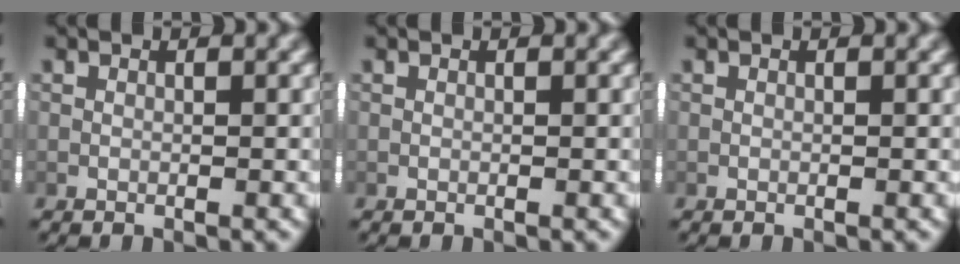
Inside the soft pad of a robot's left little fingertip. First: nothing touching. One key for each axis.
{"total": 0.0}
{"total": 0.0}